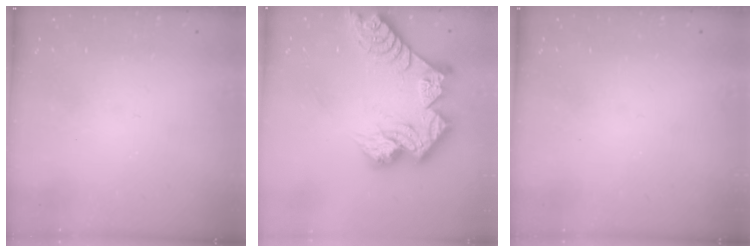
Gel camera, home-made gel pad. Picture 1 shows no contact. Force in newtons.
{"total": 19.0, "press": 18.9, "slide": 1.9}
{"total": 0.0}